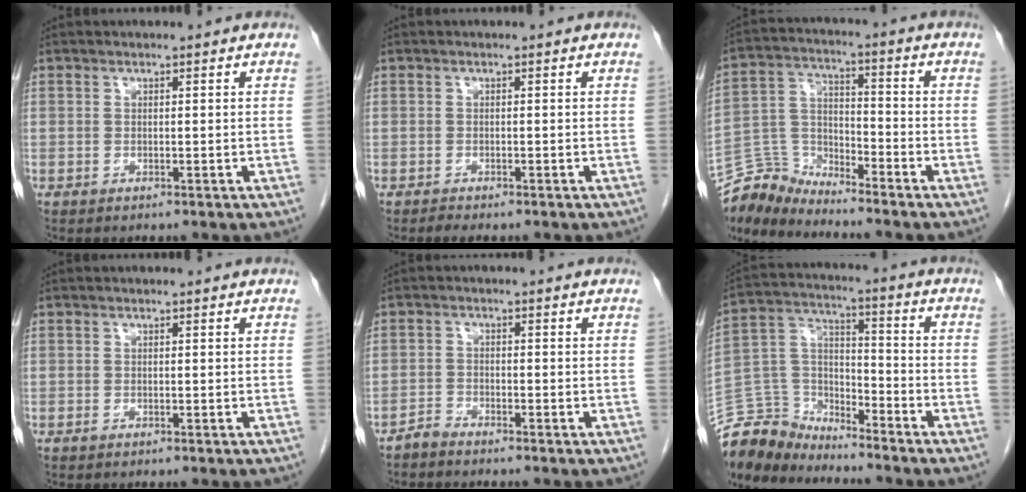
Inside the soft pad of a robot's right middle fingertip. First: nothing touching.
{"total": 0.8, "force": [-0.7, 0.0, 0.3], "torque": [-0.012, -0.004, -0.014]}
{"total": 7.2, "force": [-7.2, 0.2, -1.0], "torque": [0.008, 0.020, -0.143]}
{"total": 0.0}
{"total": 1.5, "force": [-1.5, -0.1, 0.1], "torque": [0.000, -0.002, -0.031]}
{"total": 10.6, "force": [-10.4, 2.3, 0.5], "torque": [-0.016, 0.031, -0.205]}